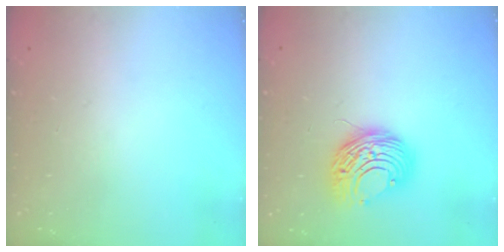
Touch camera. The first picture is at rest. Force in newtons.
{"total": 10.0, "press": 10.0, "slide": 0.9}